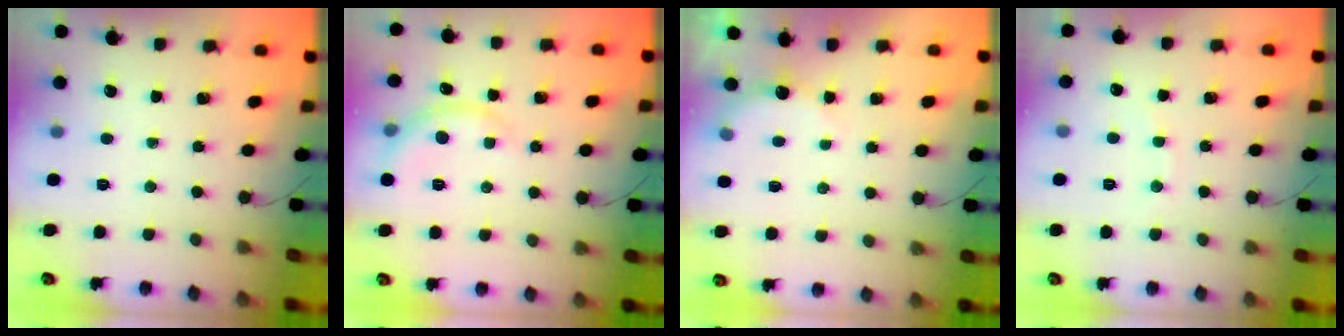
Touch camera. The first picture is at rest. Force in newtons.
{"total": 5.0, "press": 4.9, "slide": 0.8}
{"total": 3.8, "press": 3.7, "slide": 0.8}
{"total": 5.3, "press": 5.2, "slide": 1.0}